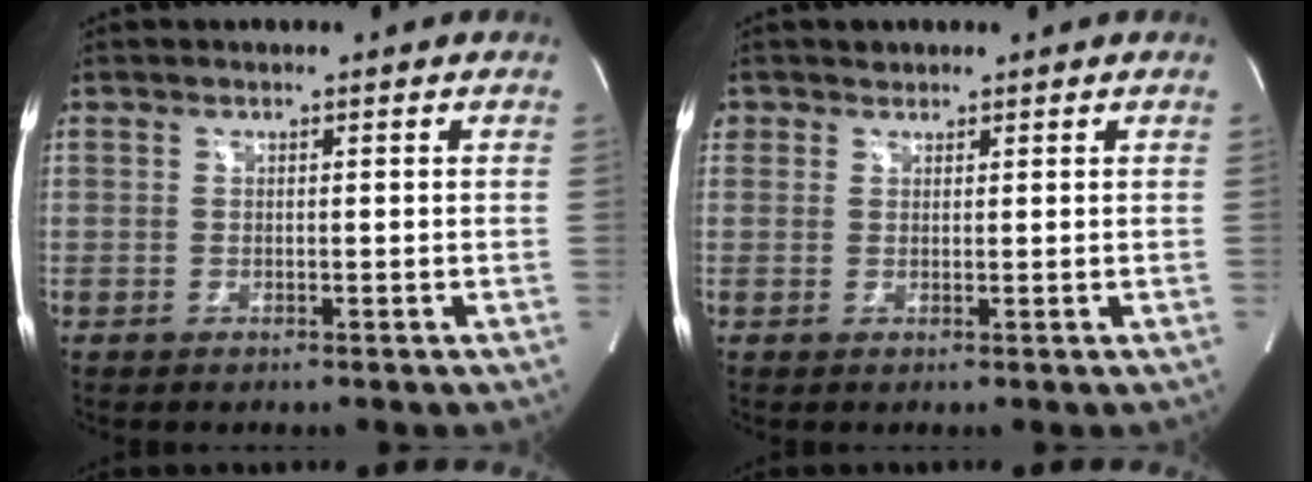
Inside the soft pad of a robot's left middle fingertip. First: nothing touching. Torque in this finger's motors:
{"motor_torque": [0.03, -0.01, -0.09, 0.00]}